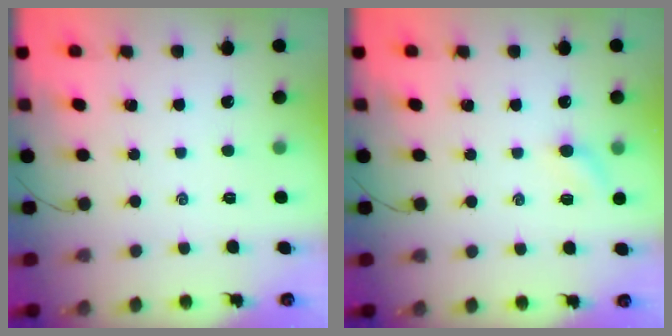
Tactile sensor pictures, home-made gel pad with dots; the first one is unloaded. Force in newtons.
{"total": 5.4, "press": 5.2, "slide": 1.2}